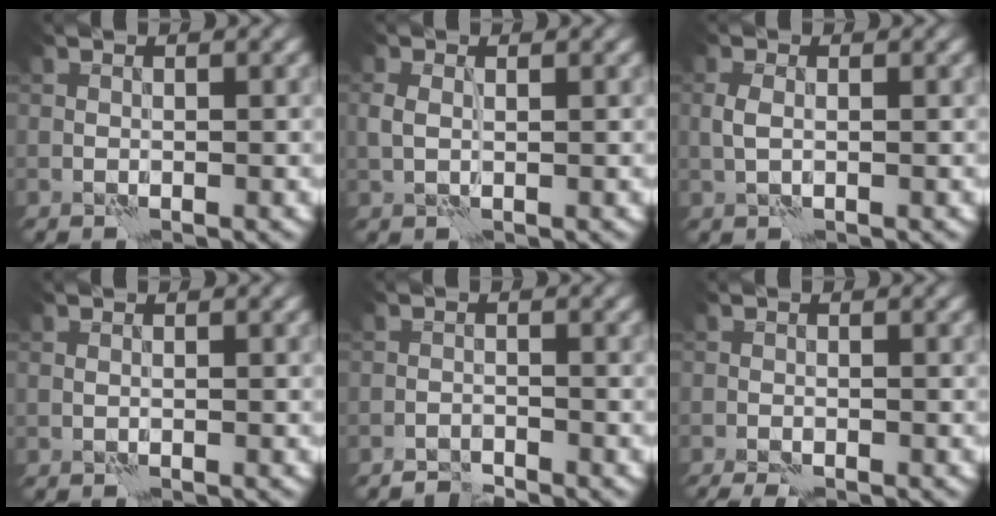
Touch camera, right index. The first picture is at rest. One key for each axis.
{"total": 0.9, "fx": 0.2, "fy": 0.6, "fz": 0.7, "tx": -0.020, "ty": 0.004, "tz": 0.006}
{"total": 1.3, "fx": 0.0, "fy": 0.6, "fz": 1.1, "tx": -0.028, "ty": 0.003, "tz": -0.002}
{"total": 0.0}
{"total": 1.6, "fx": -1.6, "fy": -0.1, "fz": 0.0, "tx": 0.001, "ty": 0.006, "tz": -0.033}
{"total": 2.1, "fx": -1.6, "fy": 0.3, "fz": 1.3, "tx": -0.033, "ty": -0.001, "tz": -0.032}